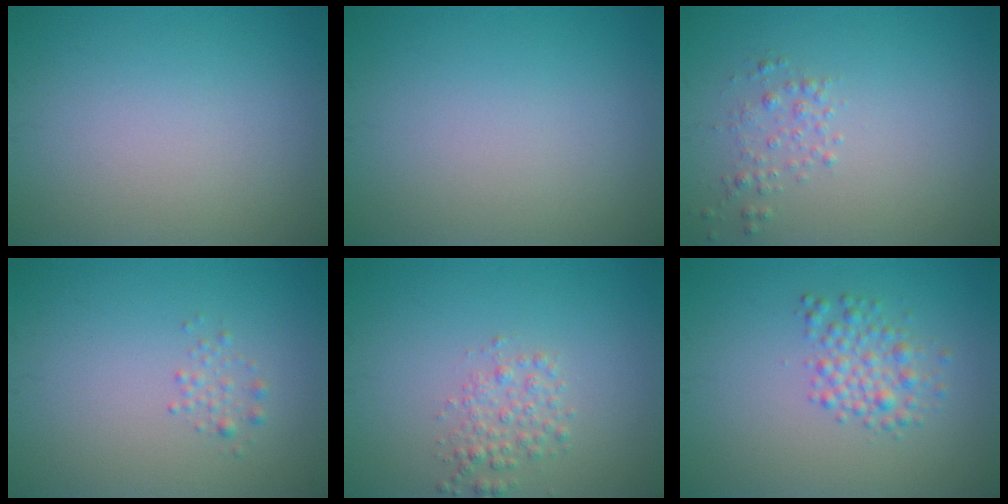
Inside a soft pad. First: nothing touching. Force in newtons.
{"total": 0.0}
{"total": 1.4, "press": 1.4, "slide": 0.0}
{"total": 1.0, "press": 1.0, "slide": 0.0}
{"total": 2.1, "press": 2.1, "slide": 0.0}
{"total": 2.7, "press": 2.7, "slide": 0.1}